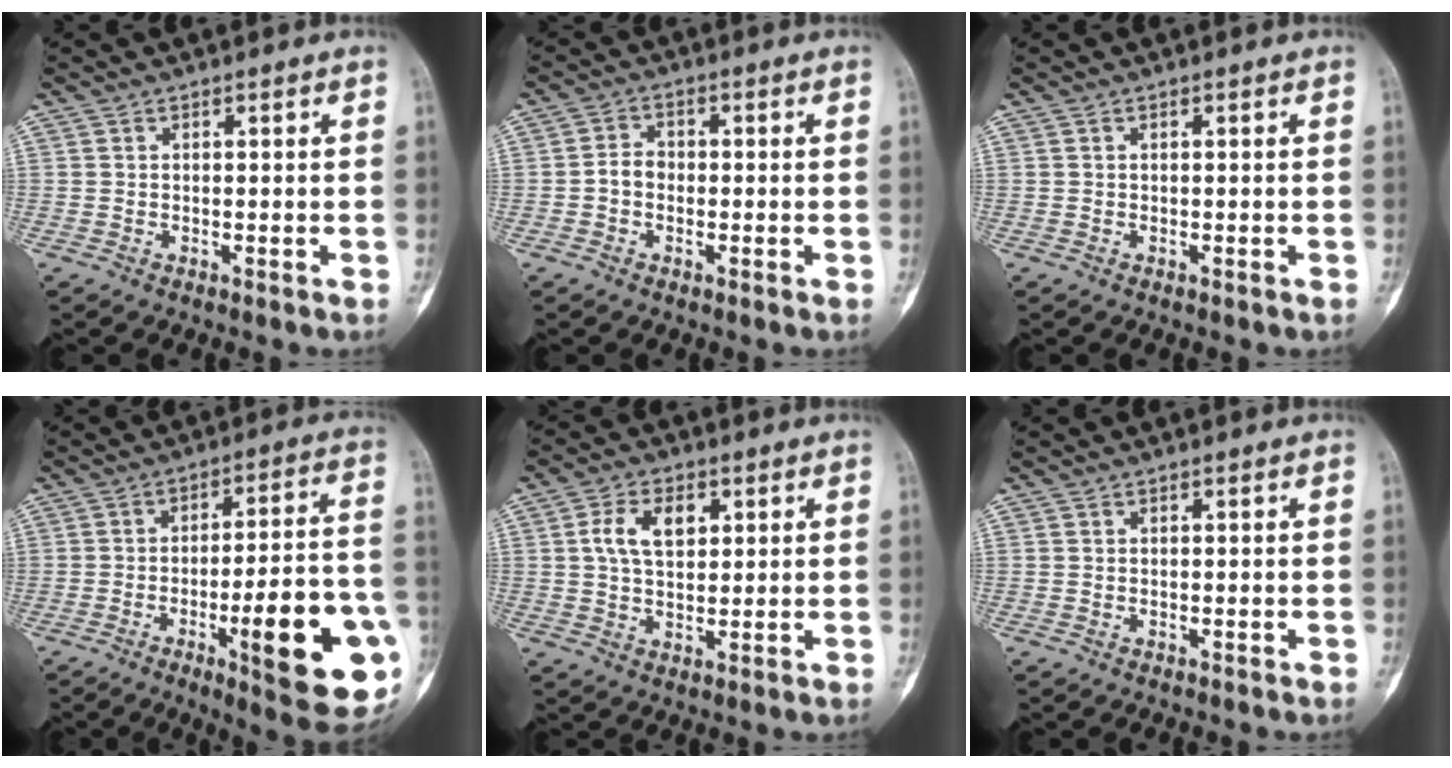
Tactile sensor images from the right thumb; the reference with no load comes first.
{"total": 3.2, "force": [-0.7, 2.5, 1.8], "torque": [-0.023, 0.013, -0.020]}
{"total": 0.0}
{"total": 21.0, "force": [-6.6, 4.7, 19.3], "torque": [-0.230, 0.014, -0.082]}
{"total": 7.4, "force": [2.1, 4.5, 5.5], "torque": [-0.089, 0.001, 0.037]}
{"total": 0.0}